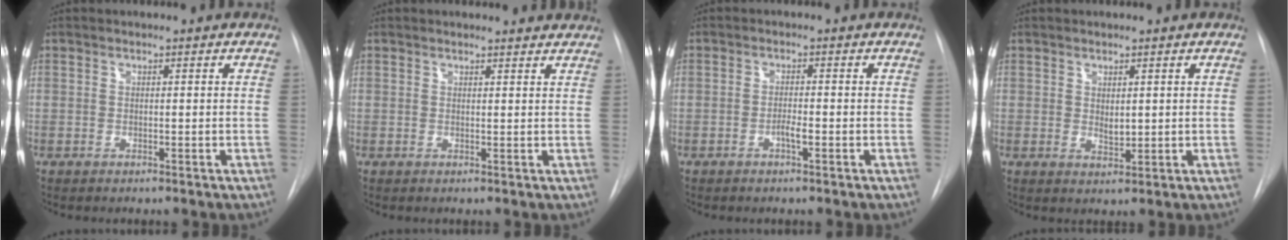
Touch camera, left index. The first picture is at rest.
{"total": 4.2, "force": [4.1, 0.6, 0.4], "torque": [-0.005, -0.004, 0.032]}
{"total": 1.7, "force": [-1.0, 0.1, 1.4], "torque": [-0.025, -0.003, -0.019]}
{"total": 1.8, "force": [0.4, 0.9, 1.5], "torque": [-0.022, -0.012, 0.012]}